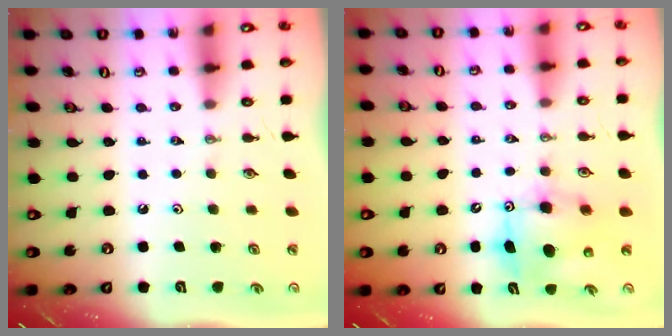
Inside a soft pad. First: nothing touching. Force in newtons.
{"total": 8.3, "press": 8.1, "slide": 1.9}